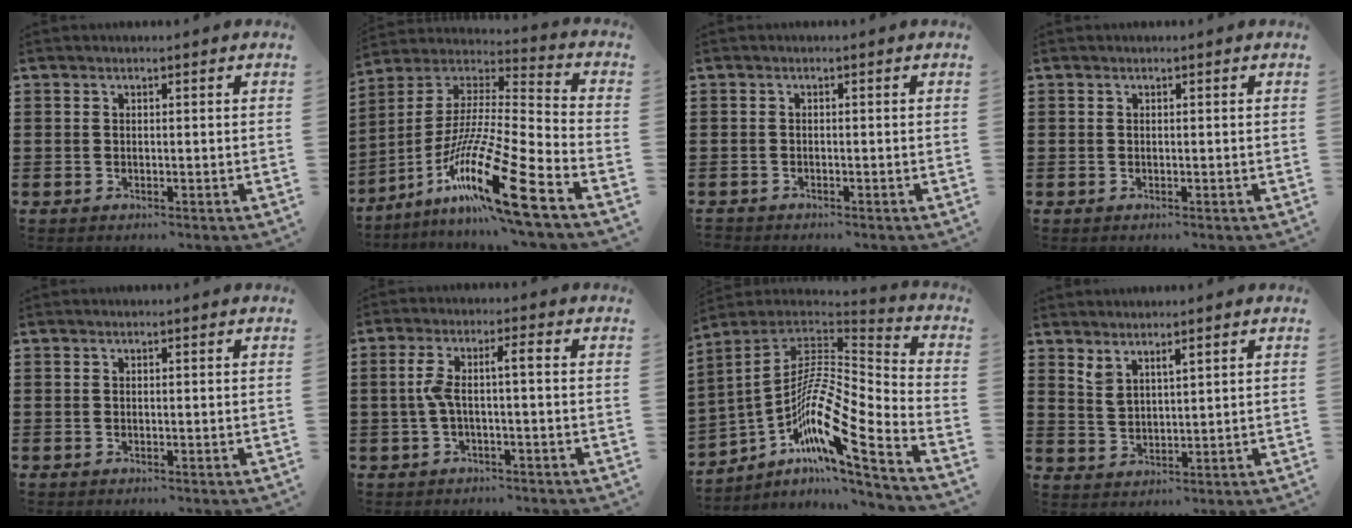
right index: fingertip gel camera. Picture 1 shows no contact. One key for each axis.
{"total": 18.8, "fx": -11.6, "fy": 1.0, "fz": 14.8, "tx": -0.293, "ty": 0.012, "tz": -0.214}
{"total": 0.9, "fx": -0.9, "fy": 0.3, "fz": -0.1, "tx": 0.001, "ty": 0.003, "tz": -0.020}
{"total": 0.0}
{"total": 0.0}
{"total": 4.5, "fx": -0.5, "fy": 0.6, "fz": 4.5, "tx": -0.098, "ty": -0.001, "tz": -0.020}
{"total": 12.5, "fx": -5.5, "fy": 2.4, "fz": 10.9, "tx": -0.235, "ty": -0.027, "tz": -0.123}
{"total": 2.6, "fx": 2.2, "fy": 0.8, "fz": 1.1, "tx": -0.028, "ty": 0.005, "tz": 0.042}